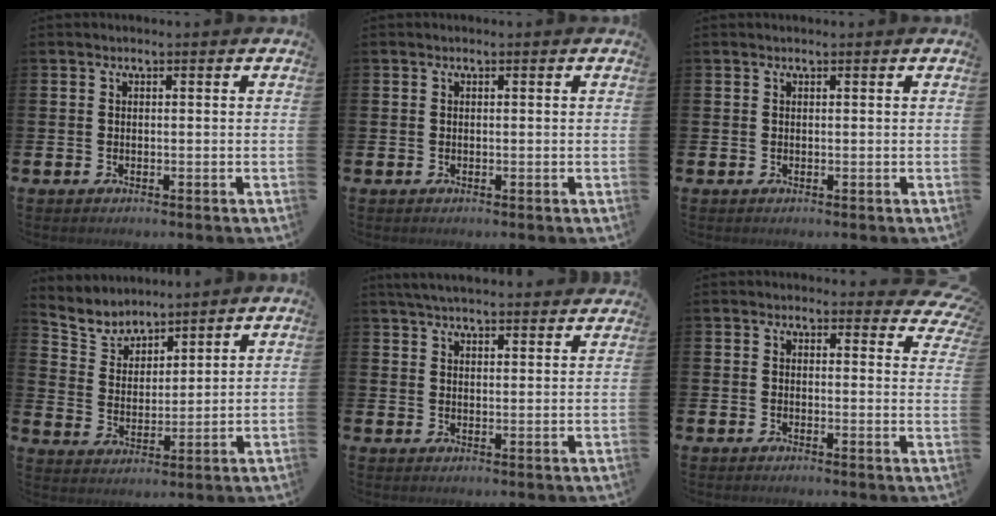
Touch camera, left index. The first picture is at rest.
{"total": 0.0}
{"total": 0.0}
{"total": 4.8, "force": [4.5, 1.8, 0.0], "torque": [-0.028, -0.027, 0.079]}
{"total": 4.5, "force": [4.4, 0.4, 0.9], "torque": [-0.026, -0.018, 0.081]}
{"total": 2.1, "force": [1.8, 1.0, 0.1], "torque": [0.011, -0.014, 0.025]}